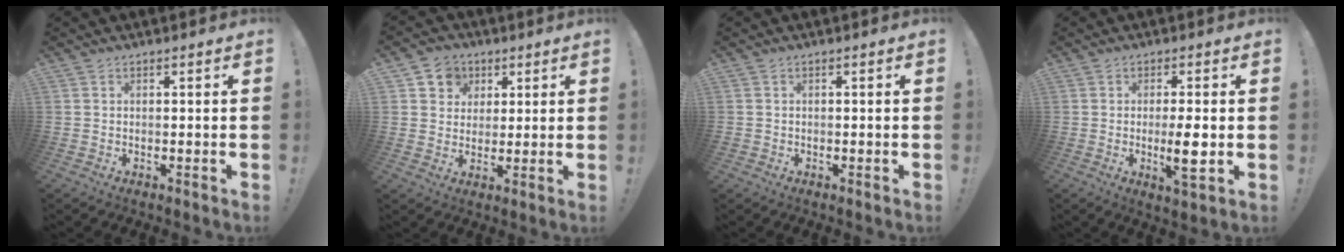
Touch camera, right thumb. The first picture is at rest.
{"total": 7.3, "force": [2.6, 6.7, 1.5], "torque": [-0.028, -0.013, 0.056]}
{"total": 0.9, "force": [-0.2, 0.8, 0.2], "torque": [-0.003, 0.002, -0.004]}
{"total": 7.0, "force": [-1.2, 0.7, 6.9], "torque": [-0.104, -0.012, -0.022]}